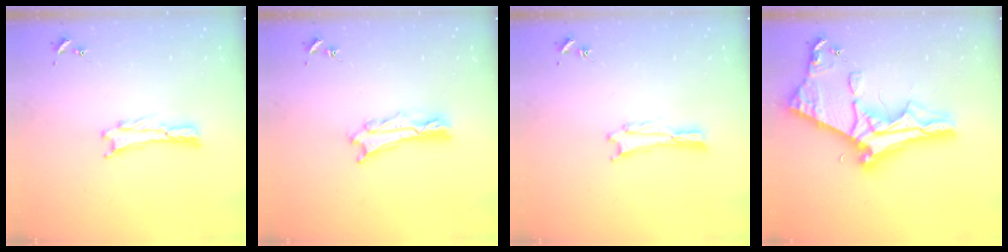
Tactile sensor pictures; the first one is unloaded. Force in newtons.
{"total": 2.4, "press": 2.4, "slide": 0.3}
{"total": 0.0}
{"total": 12.1, "press": 12.0, "slide": 1.4}